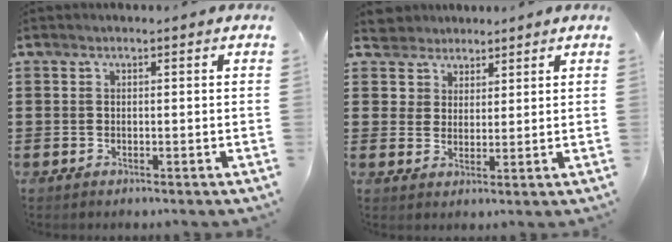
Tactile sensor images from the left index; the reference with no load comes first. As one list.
[{"total": 4.0, "force": [2.9, 2.7, -0.5], "torque": [-0.013, 0.003, 0.053]}]